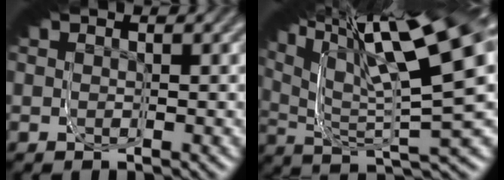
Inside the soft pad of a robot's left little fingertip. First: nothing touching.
{"total": 13.7, "force": [6.0, 3.3, 11.9], "torque": [-0.144, 0.078, 0.064]}